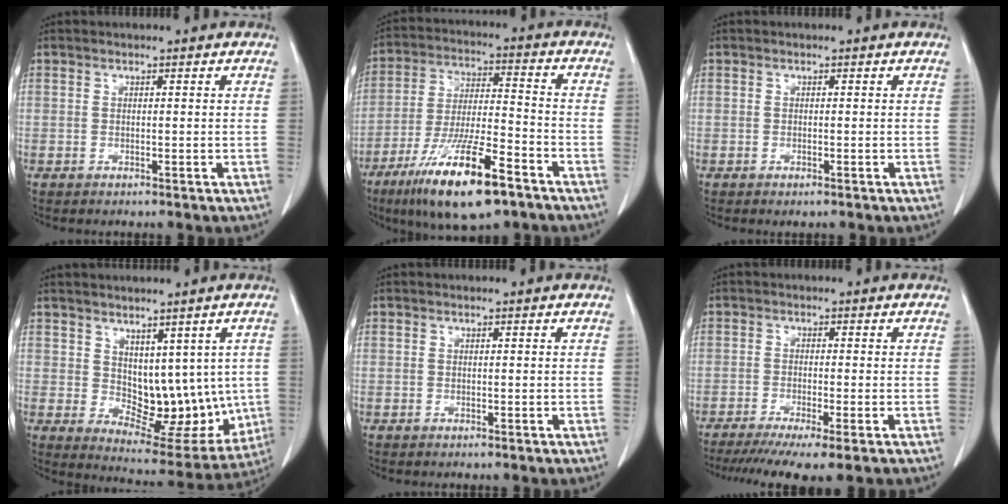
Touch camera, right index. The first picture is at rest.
{"total": 16.4, "force": [-10.1, 2.7, 12.7], "torque": [-0.245, -0.032, -0.178]}
{"total": 0.5, "force": [-0.4, 0.1, 0.4], "torque": [-0.009, -0.002, -0.003]}
{"total": 11.9, "force": [1.2, 7.1, 9.4], "torque": [-0.105, -0.003, 0.043]}
{"total": 0.0}
{"total": 9.2, "force": [-6.6, 0.4, 6.3], "torque": [-0.094, -0.020, -0.105]}